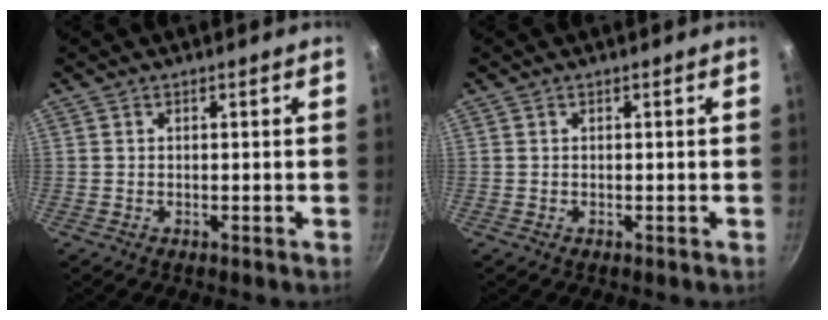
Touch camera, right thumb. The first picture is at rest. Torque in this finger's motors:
{"motor_torque": [0.00, 0.00, 0.00, 0.00, 0.00]}